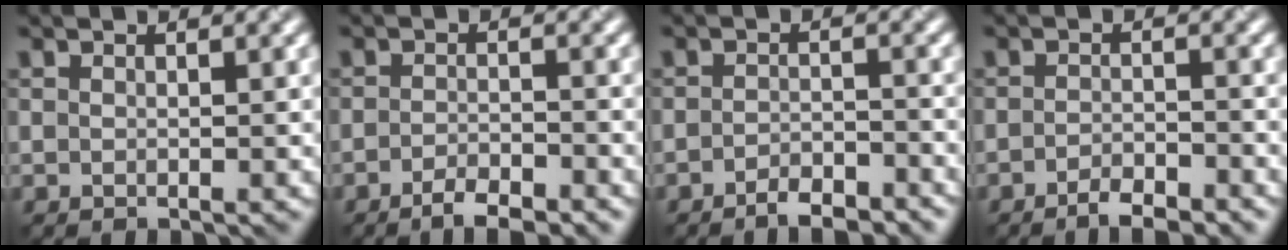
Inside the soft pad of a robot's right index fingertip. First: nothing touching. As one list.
[{"total": 2.9, "force": [-2.1, 0.7, 1.9], "torque": [-0.033, 0.001, -0.040]}, {"total": 3.0, "force": [-2.5, 0.7, 1.5], "torque": [-0.021, 0.003, -0.043]}, {"total": 2.7, "force": [-2.1, 0.6, 1.6], "torque": [-0.025, 0.001, -0.038]}]